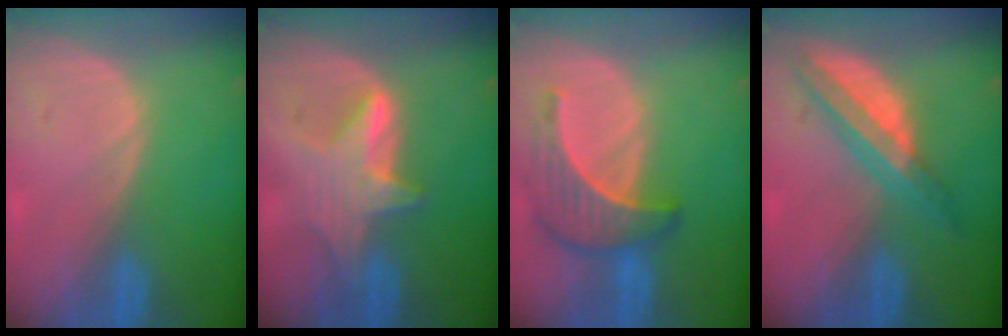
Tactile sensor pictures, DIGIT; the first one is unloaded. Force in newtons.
{"total": 5.8, "press": 5.8, "slide": 0.8}
{"total": 6.8, "press": 6.8, "slide": 0.7}
{"total": 6.7, "press": 5.8, "slide": 3.3}